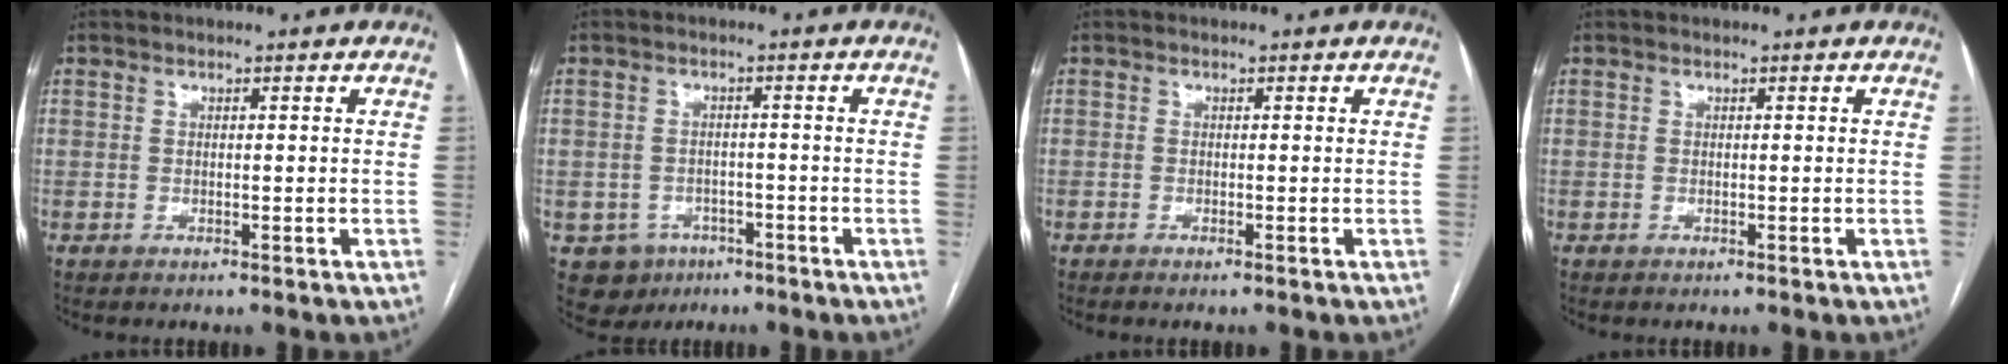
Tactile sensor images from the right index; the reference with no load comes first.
{"total": 5.4, "force": [-2.7, 4.6, 0.9], "torque": [-0.014, 0.007, -0.033]}
{"total": 0.7, "force": [-0.6, -0.1, 0.4], "torque": [-0.010, -0.002, -0.010]}
{"total": 0.0}